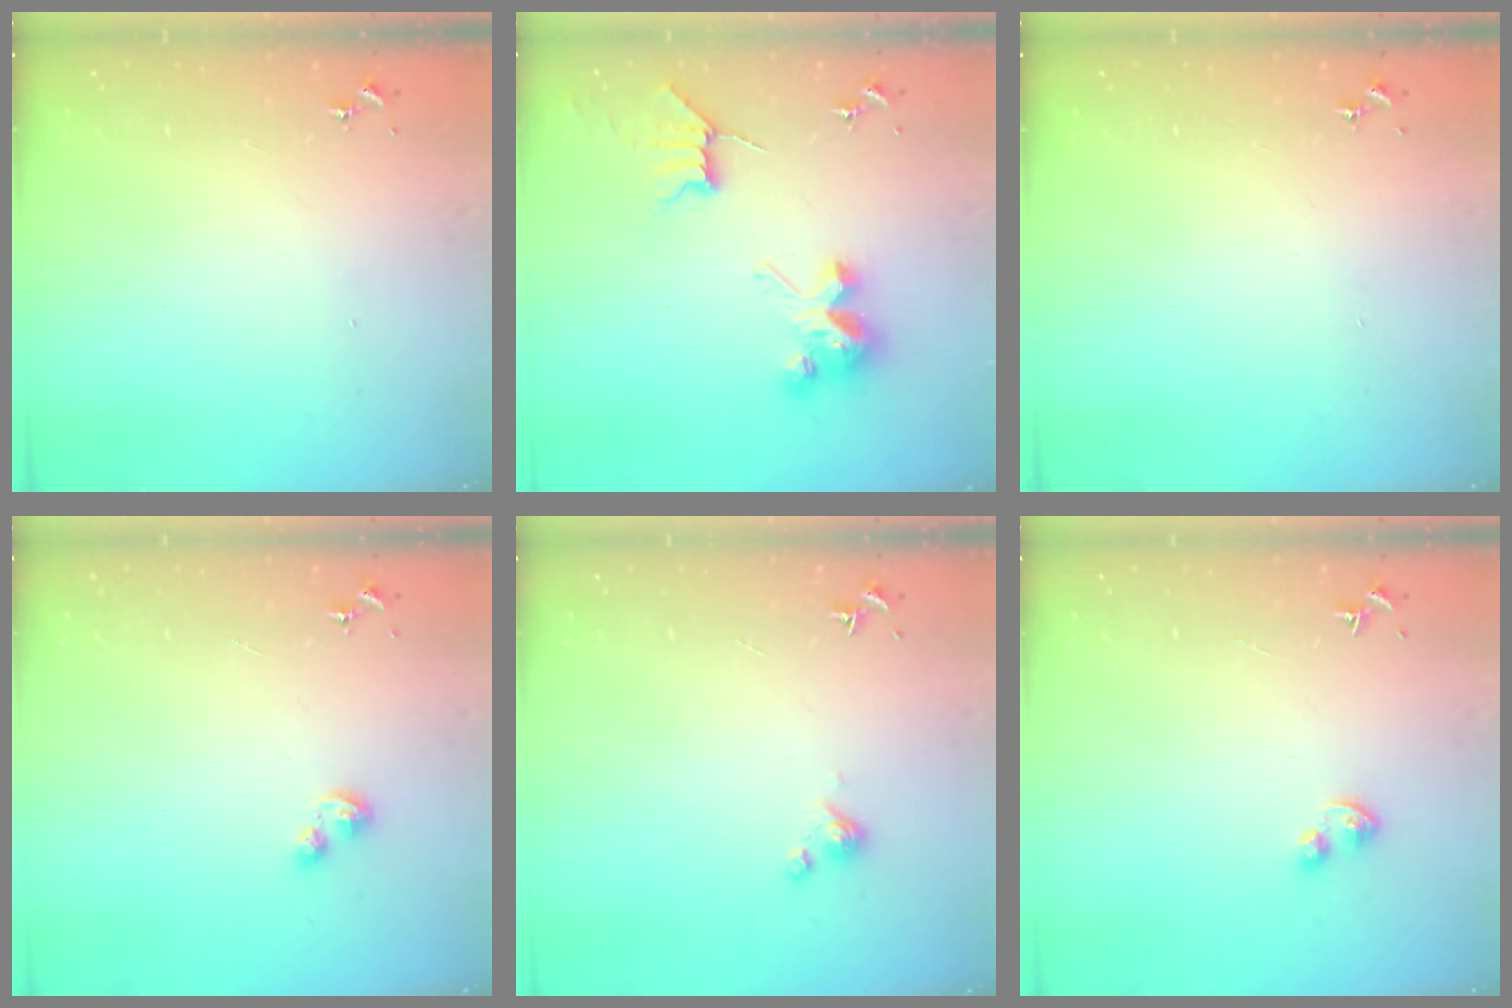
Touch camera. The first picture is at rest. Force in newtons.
{"total": 8.9, "press": 8.9, "slide": 0.7}
{"total": 0.0}
{"total": 2.7, "press": 2.7, "slide": 0.3}
{"total": 3.3, "press": 3.3, "slide": 0.3}
{"total": 4.8, "press": 4.8, "slide": 0.5}